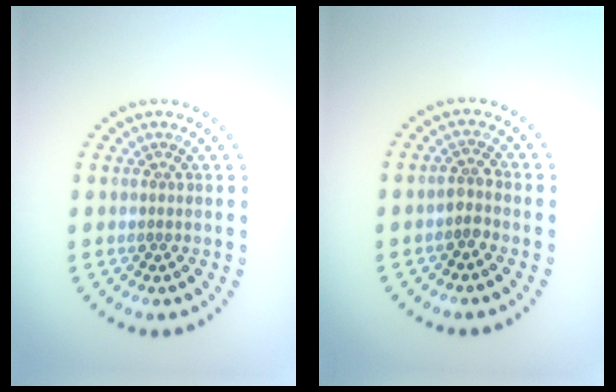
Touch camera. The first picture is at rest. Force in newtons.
{"total": 1.5, "press": 1.2, "slide": 0.8}